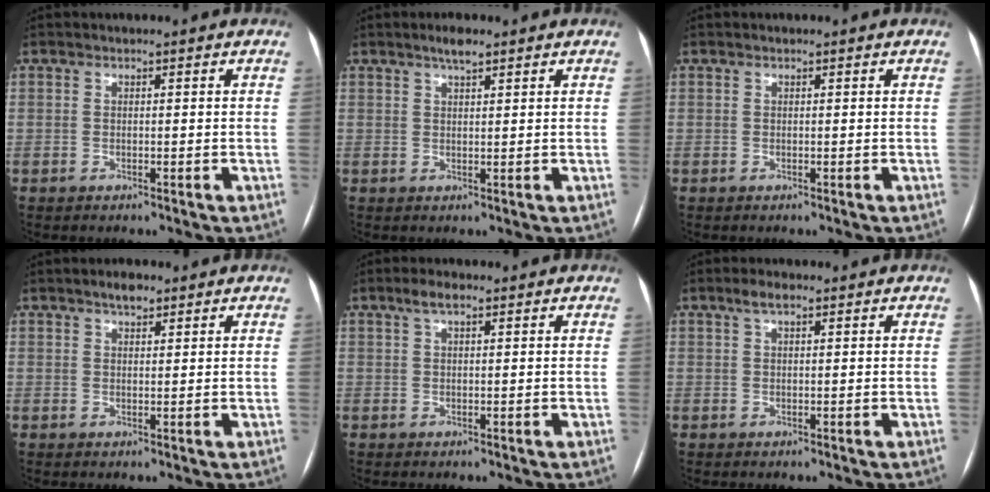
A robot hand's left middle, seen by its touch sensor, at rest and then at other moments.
{"total": 2.4, "force": [1.7, 0.4, 1.6], "torque": [-0.030, 0.005, 0.029]}
{"total": 0.0}
{"total": 2.3, "force": [1.7, 0.9, 1.3], "torque": [-0.023, 0.006, 0.026]}
{"total": 2.4, "force": [1.4, 0.7, 1.8], "torque": [-0.036, 0.015, 0.026]}
{"total": 2.1, "force": [1.3, 0.6, 1.6], "torque": [-0.032, 0.013, 0.025]}